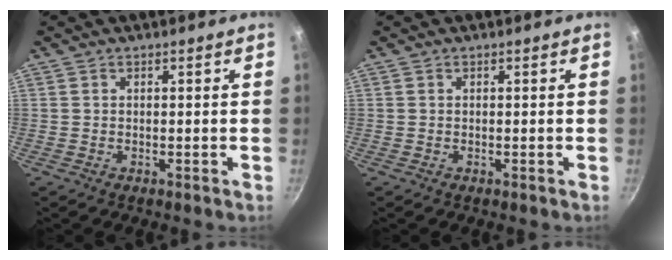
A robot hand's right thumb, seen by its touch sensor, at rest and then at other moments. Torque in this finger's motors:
{"motor_torque": [-0.01, 0.01, -0.15, -0.14, 0.00]}